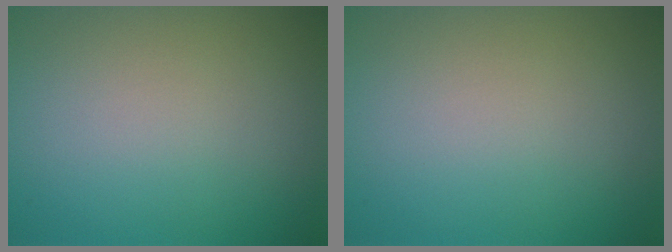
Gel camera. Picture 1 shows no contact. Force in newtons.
{"total": 0.0}